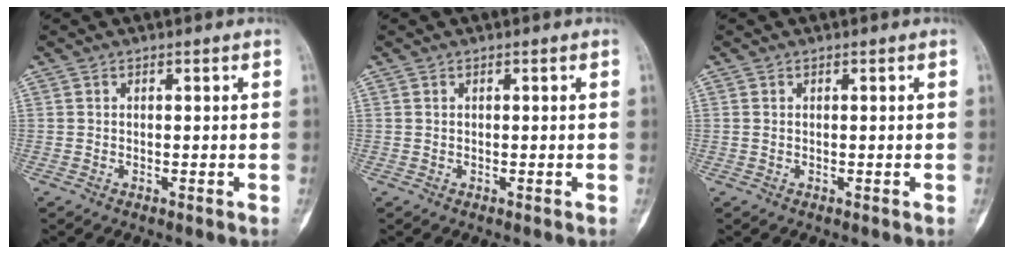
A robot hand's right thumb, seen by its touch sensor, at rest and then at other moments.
{"total": 0.0}
{"total": 0.0}